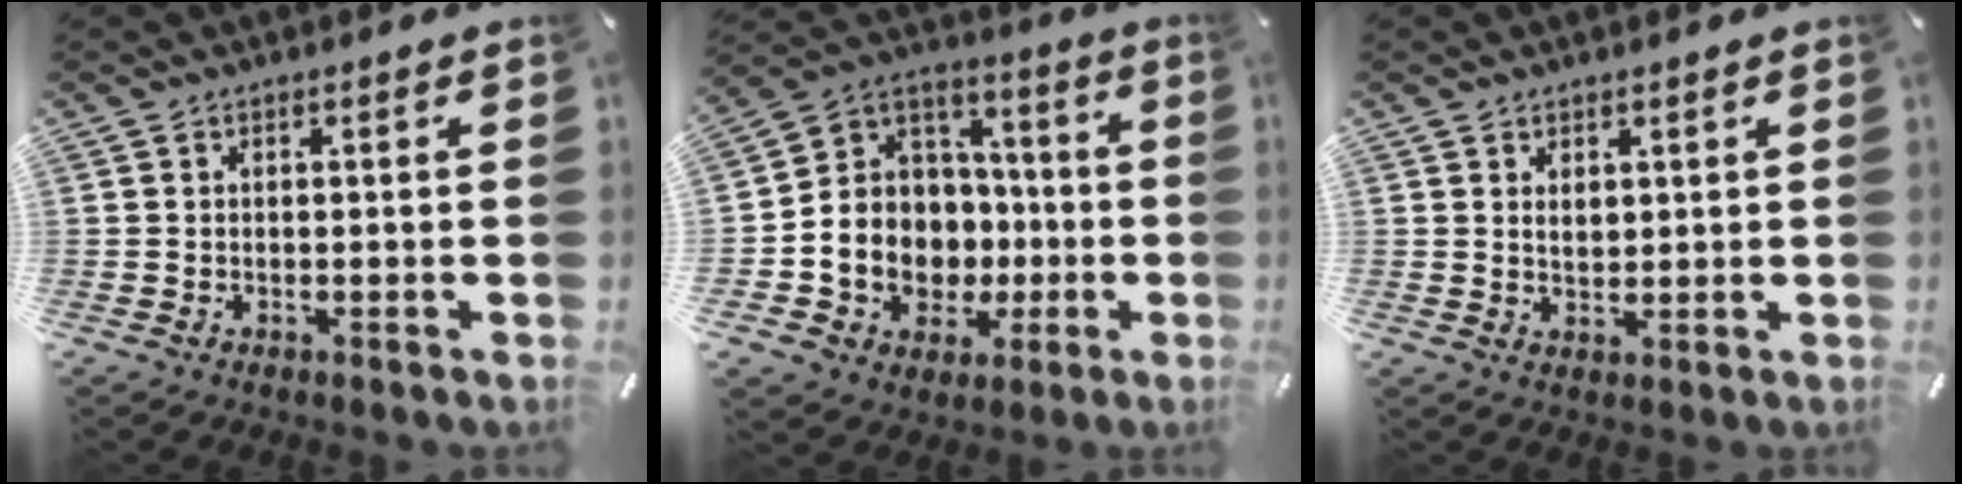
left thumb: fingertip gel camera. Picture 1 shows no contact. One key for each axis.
{"total": 11.6, "fx": -2.6, "fy": 11.0, "fz": 2.4, "tx": -0.052, "ty": -0.006, "tz": -0.035}
{"total": 2.2, "fx": 1.3, "fy": 1.4, "fz": 1.1, "tx": -0.015, "ty": -0.001, "tz": 0.022}